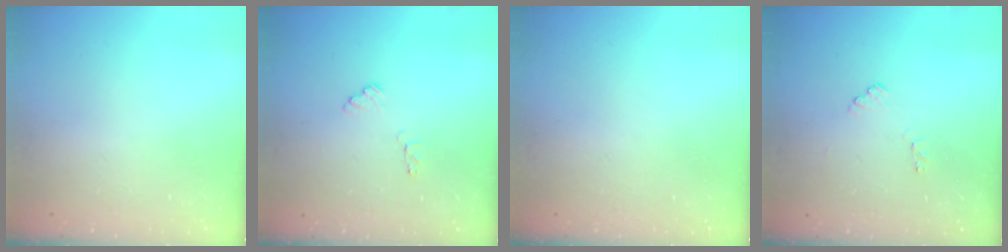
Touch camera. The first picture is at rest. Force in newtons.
{"total": 5.4, "press": 5.4, "slide": 0.3}
{"total": 0.0}
{"total": 6.9, "press": 6.9, "slide": 0.5}